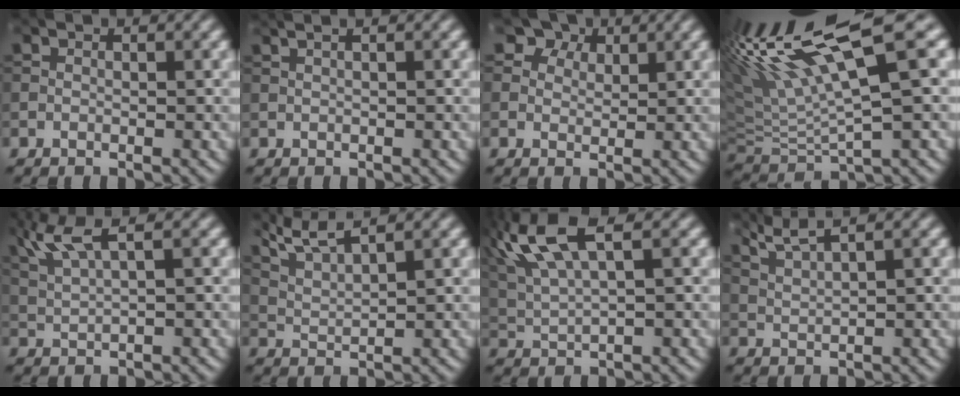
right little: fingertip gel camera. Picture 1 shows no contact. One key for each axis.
{"total": 3.8, "fx": 2.1, "fy": 1.8, "fz": 2.5, "tx": -0.022, "ty": 0.027, "tz": 0.003}
{"total": 4.1, "fx": 2.9, "fy": 2.5, "fz": 1.5, "tx": -0.035, "ty": -0.009, "tz": 0.046}
{"total": 13.3, "fx": 6.3, "fy": 2.6, "fz": 11.5, "tx": -0.212, "ty": 0.034, "tz": 0.116}
{"total": 4.6, "fx": 2.7, "fy": 0.9, "fz": 3.6, "tx": -0.084, "ty": 0.017, "tz": 0.061}
{"total": 5.3, "fx": 4.1, "fy": 1.1, "fz": 3.2, "tx": -0.066, "ty": 0.017, "tz": 0.070}
{"total": 8.0, "fx": 4.1, "fy": 2.5, "fz": 6.4, "tx": -0.146, "ty": 0.024, "tz": 0.079}
{"total": 3.9, "fx": 2.9, "fy": 0.6, "fz": 2.5, "tx": -0.051, "ty": 0.013, "tz": 0.057}